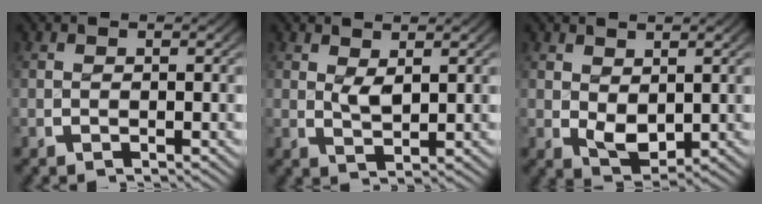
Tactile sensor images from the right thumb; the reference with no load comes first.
{"total": 2.2, "force": [1.4, 1.0, 1.4], "torque": [-0.023, -0.008, 0.030]}
{"total": 3.3, "force": [0.5, 2.3, 2.2], "torque": [-0.035, -0.015, 0.019]}